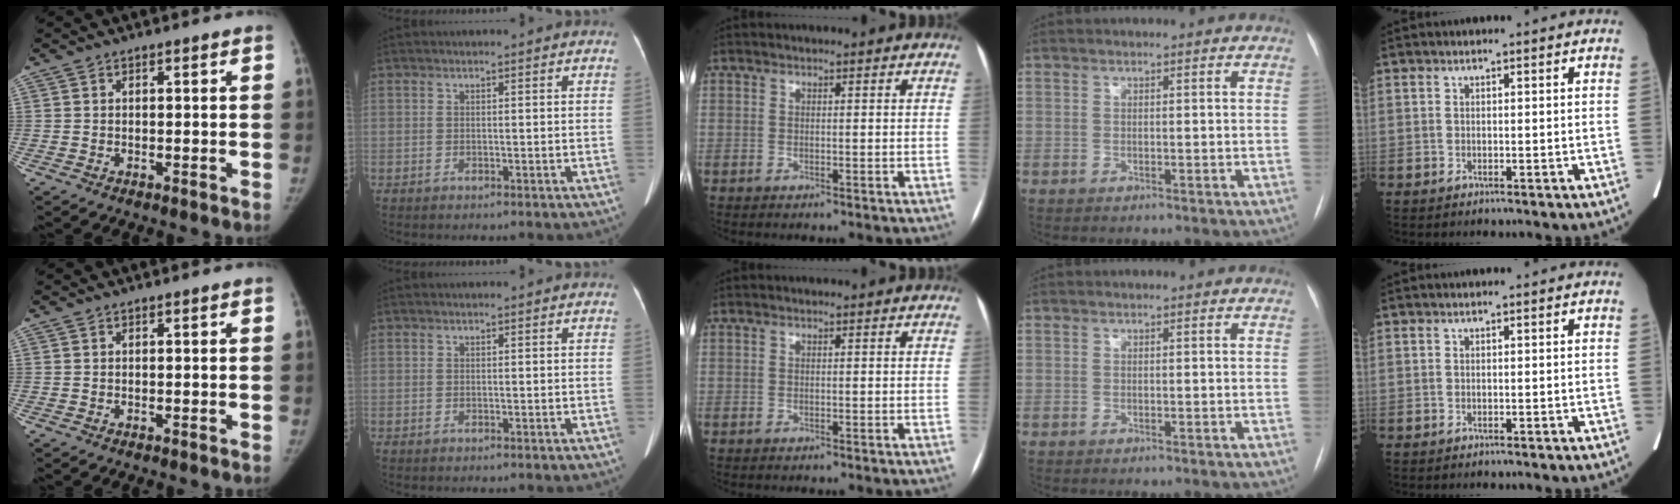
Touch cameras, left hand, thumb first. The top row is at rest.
{}